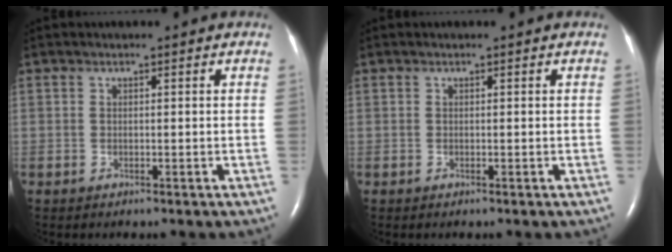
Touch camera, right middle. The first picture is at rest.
{"total": 0.0}